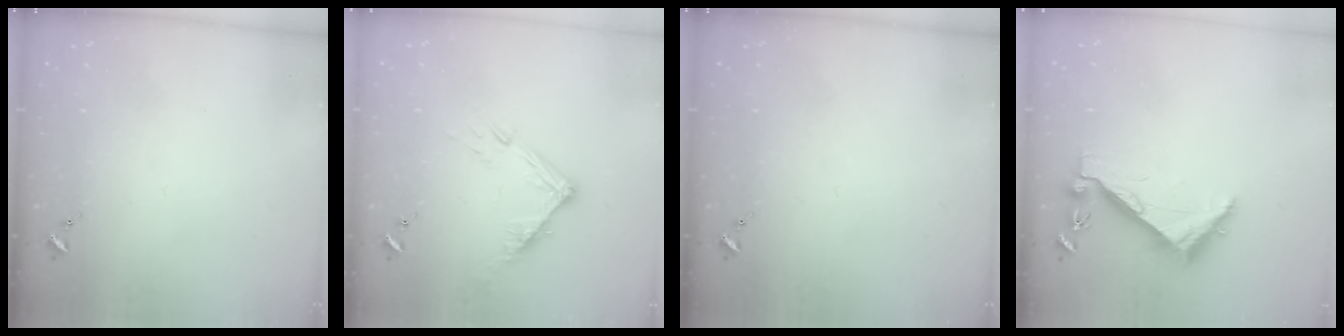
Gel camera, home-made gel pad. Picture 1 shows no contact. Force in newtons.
{"total": 10.5, "press": 10.5, "slide": 0.8}
{"total": 0.0}
{"total": 6.3, "press": 6.2, "slide": 0.7}